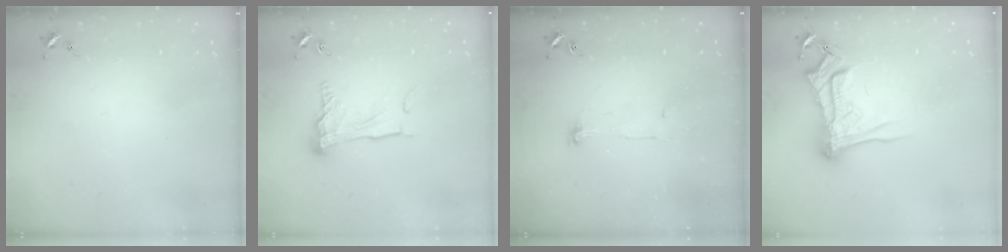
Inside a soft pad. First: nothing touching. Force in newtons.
{"total": 11.4, "press": 11.4, "slide": 0.9}
{"total": 4.8, "press": 4.8, "slide": 0.4}
{"total": 14.5, "press": 14.5, "slide": 1.1}